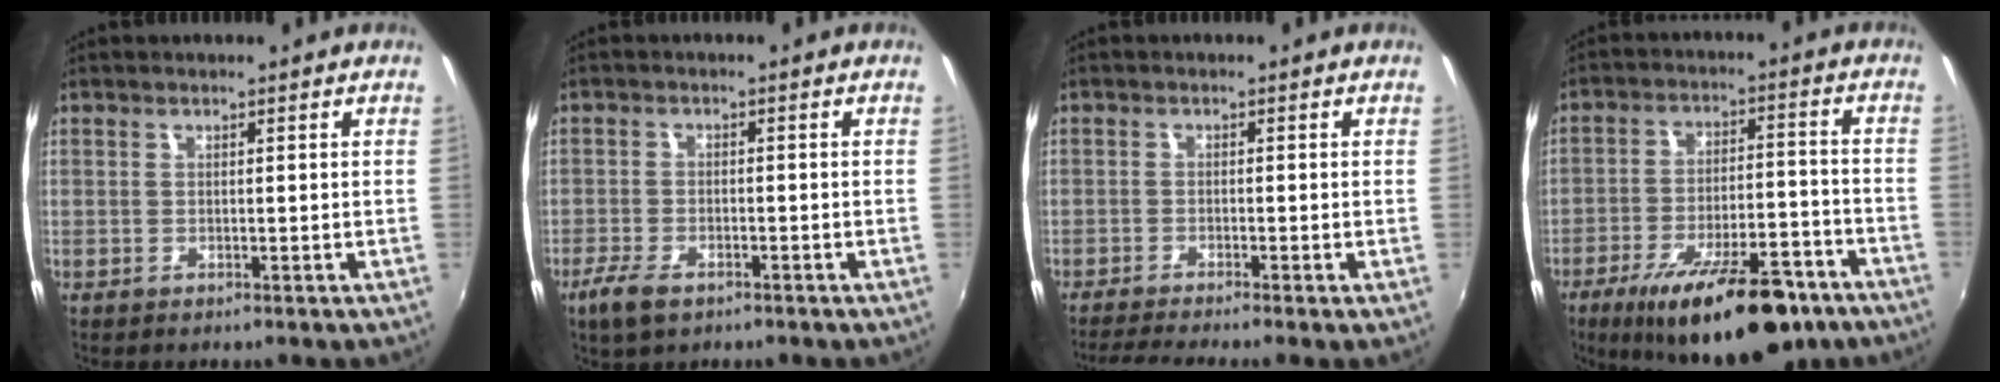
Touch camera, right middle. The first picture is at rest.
{"total": 5.3, "force": [-3.5, 2.3, 3.3], "torque": [-0.088, -0.011, -0.064]}
{"total": 5.1, "force": [-4.2, -1.0, 2.8], "torque": [-0.065, -0.016, -0.075]}
{"total": 21.3, "force": [-14.4, 7.0, 14.1], "torque": [-0.230, -0.021, -0.203]}